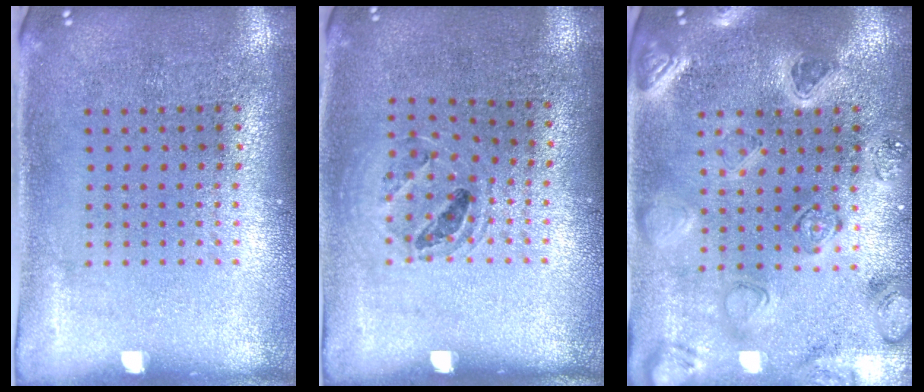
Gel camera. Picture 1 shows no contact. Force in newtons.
{"total": 1.0, "press": 1.0, "slide": 0.1}
{"total": 2.3, "press": 2.3, "slide": 0.3}